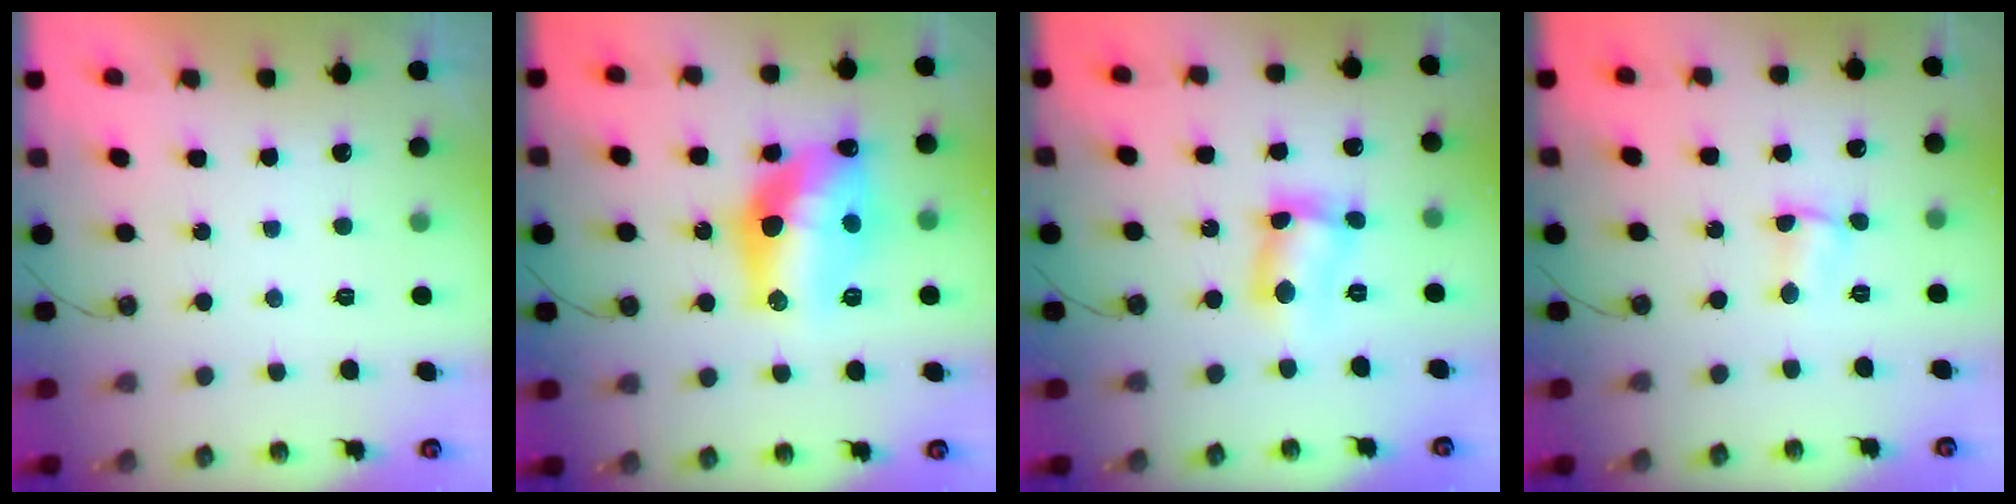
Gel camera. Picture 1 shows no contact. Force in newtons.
{"total": 17.0, "press": 17.0, "slide": 1.2}
{"total": 9.0, "press": 9.0, "slide": 0.5}
{"total": 1.2, "press": 1.1, "slide": 0.4}